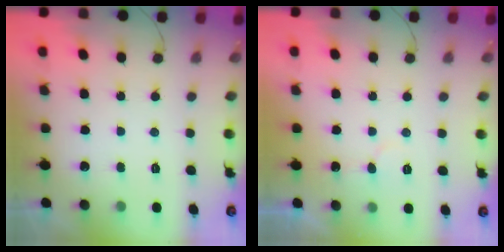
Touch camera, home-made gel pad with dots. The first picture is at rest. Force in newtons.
{"total": 4.4, "press": 4.4, "slide": 0.5}